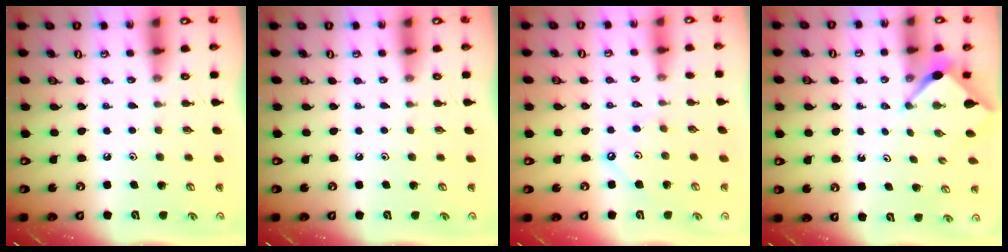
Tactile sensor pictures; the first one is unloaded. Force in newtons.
{"total": 0.0}
{"total": 2.1, "press": 2.1, "slide": 0.3}
{"total": 3.4, "press": 3.4, "slide": 0.3}